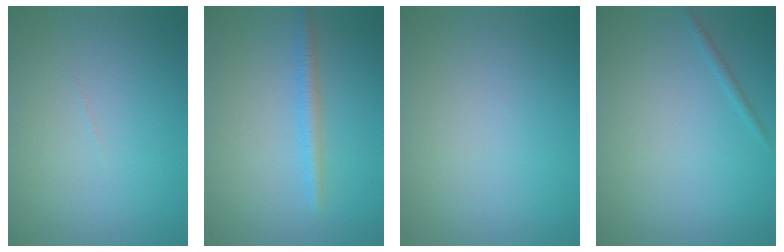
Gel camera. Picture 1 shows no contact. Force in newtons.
{"total": 1.8, "press": 1.8, "slide": 0.2}
{"total": 0.0}
{"total": 0.6, "press": 0.6, "slide": 0.1}